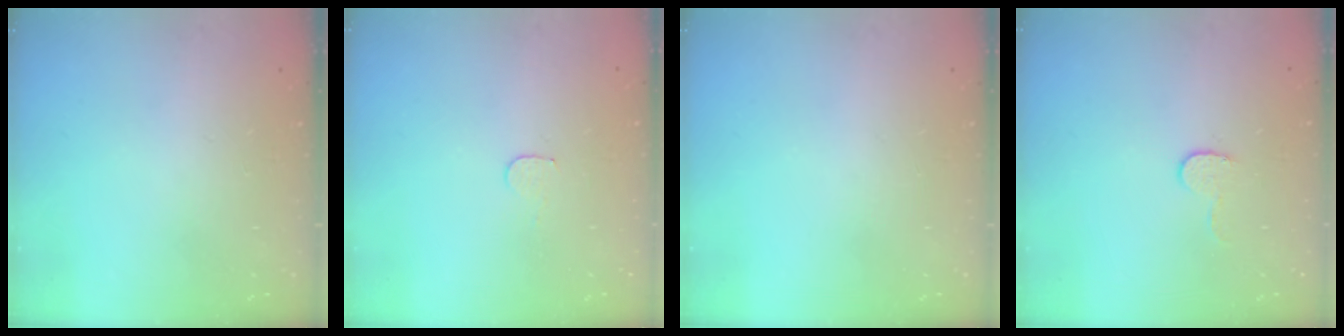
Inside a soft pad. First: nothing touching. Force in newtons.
{"total": 3.5, "press": 3.5, "slide": 0.3}
{"total": 0.0}
{"total": 5.6, "press": 5.6, "slide": 0.5}